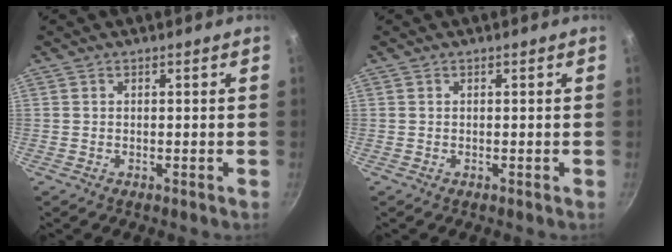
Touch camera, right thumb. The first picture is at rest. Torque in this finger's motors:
{"motor_torque": [0.01, 0.00, -0.03, 0.03, 0.01]}